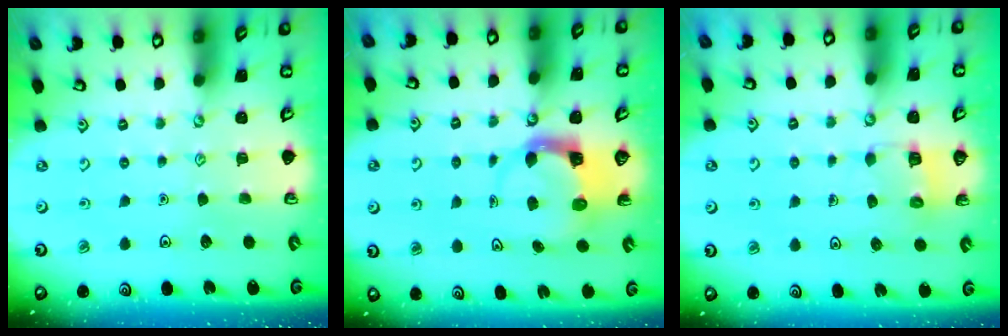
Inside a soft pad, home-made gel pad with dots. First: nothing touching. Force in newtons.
{"total": 3.8, "press": 3.7, "slide": 0.5}
{"total": 5.0, "press": 5.0, "slide": 0.3}